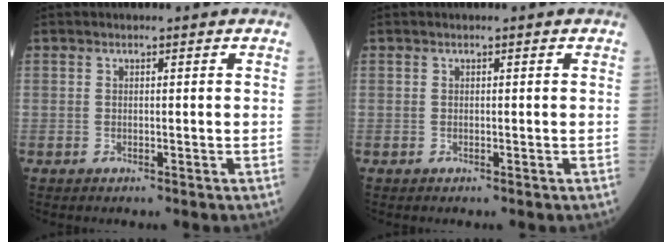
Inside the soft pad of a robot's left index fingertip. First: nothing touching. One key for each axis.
{"total": 0.0}